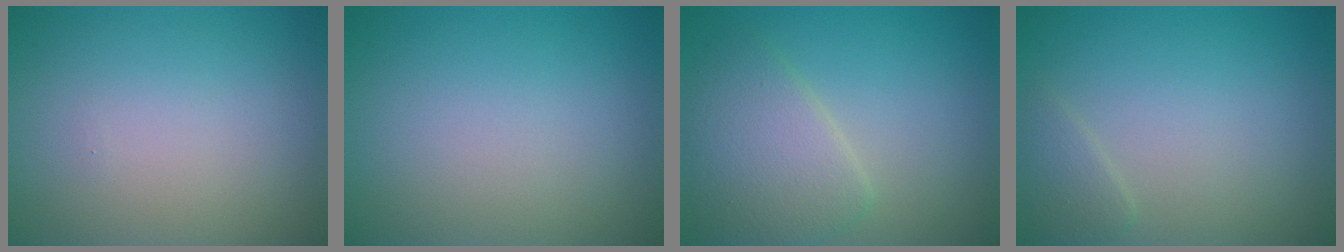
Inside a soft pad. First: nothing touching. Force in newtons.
{"total": 0.0}
{"total": 4.4, "press": 4.4, "slide": 0.1}
{"total": 1.3, "press": 1.3, "slide": 0.1}